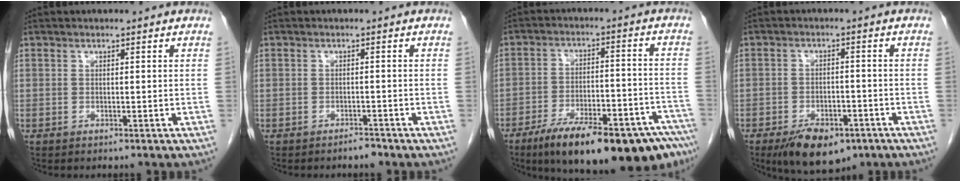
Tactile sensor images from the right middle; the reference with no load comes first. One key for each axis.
{"total": 1.4, "fx": -1.3, "fy": 0.3, "fz": 0.6, "tx": -0.012, "ty": -0.002, "tz": -0.016}
{"total": 23.1, "fx": -16.4, "fy": 4.8, "fz": 15.6, "tx": -0.172, "ty": 0.003, "tz": -0.237}
{"total": 9.7, "fx": -6.4, "fy": 4.4, "fz": 5.9, "tx": -0.093, "ty": -0.007, "tz": -0.095}